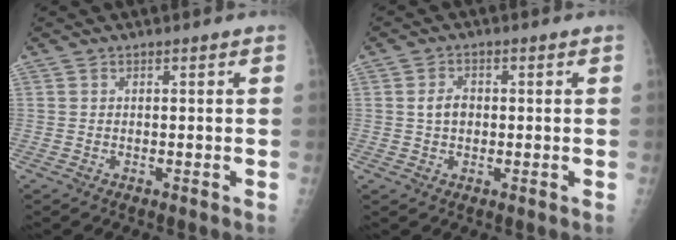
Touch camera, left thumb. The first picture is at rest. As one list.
[{"total": 3.4, "force": [0.2, 2.6, 2.2], "torque": [-0.033, 0.006, 0.002]}]